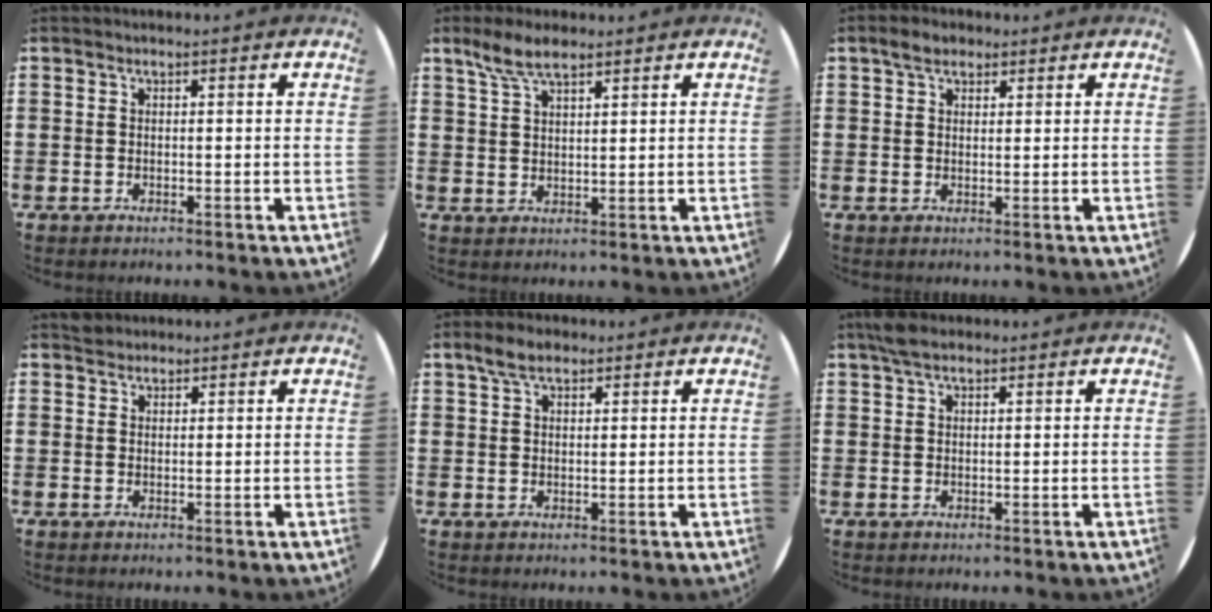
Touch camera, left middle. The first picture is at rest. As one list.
[{"total": 5.1, "force": [3.8, 1.6, 3.0], "torque": [-0.068, 0.004, 0.069]}, {"total": 2.7, "force": [2.1, 1.4, 1.0], "torque": [-0.007, 0.002, 0.035]}, {"total": 1.4, "force": [1.3, 0.5, -0.1], "torque": [0.008, 0.000, 0.024]}, {"total": 3.6, "force": [2.5, 1.6, 1.9], "torque": [-0.034, 0.004, 0.045]}, {"total": 2.6, "force": [2.0, 0.9, 1.3], "torque": [-0.031, 0.007, 0.036]}]